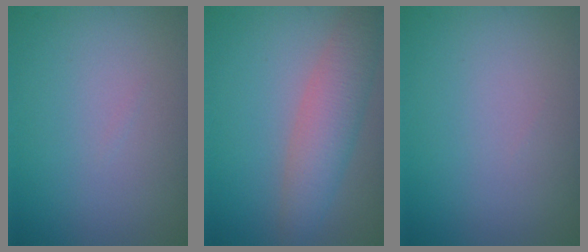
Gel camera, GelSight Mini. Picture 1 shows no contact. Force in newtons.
{"total": 4.4, "press": 4.4, "slide": 0.4}
{"total": 0.0}